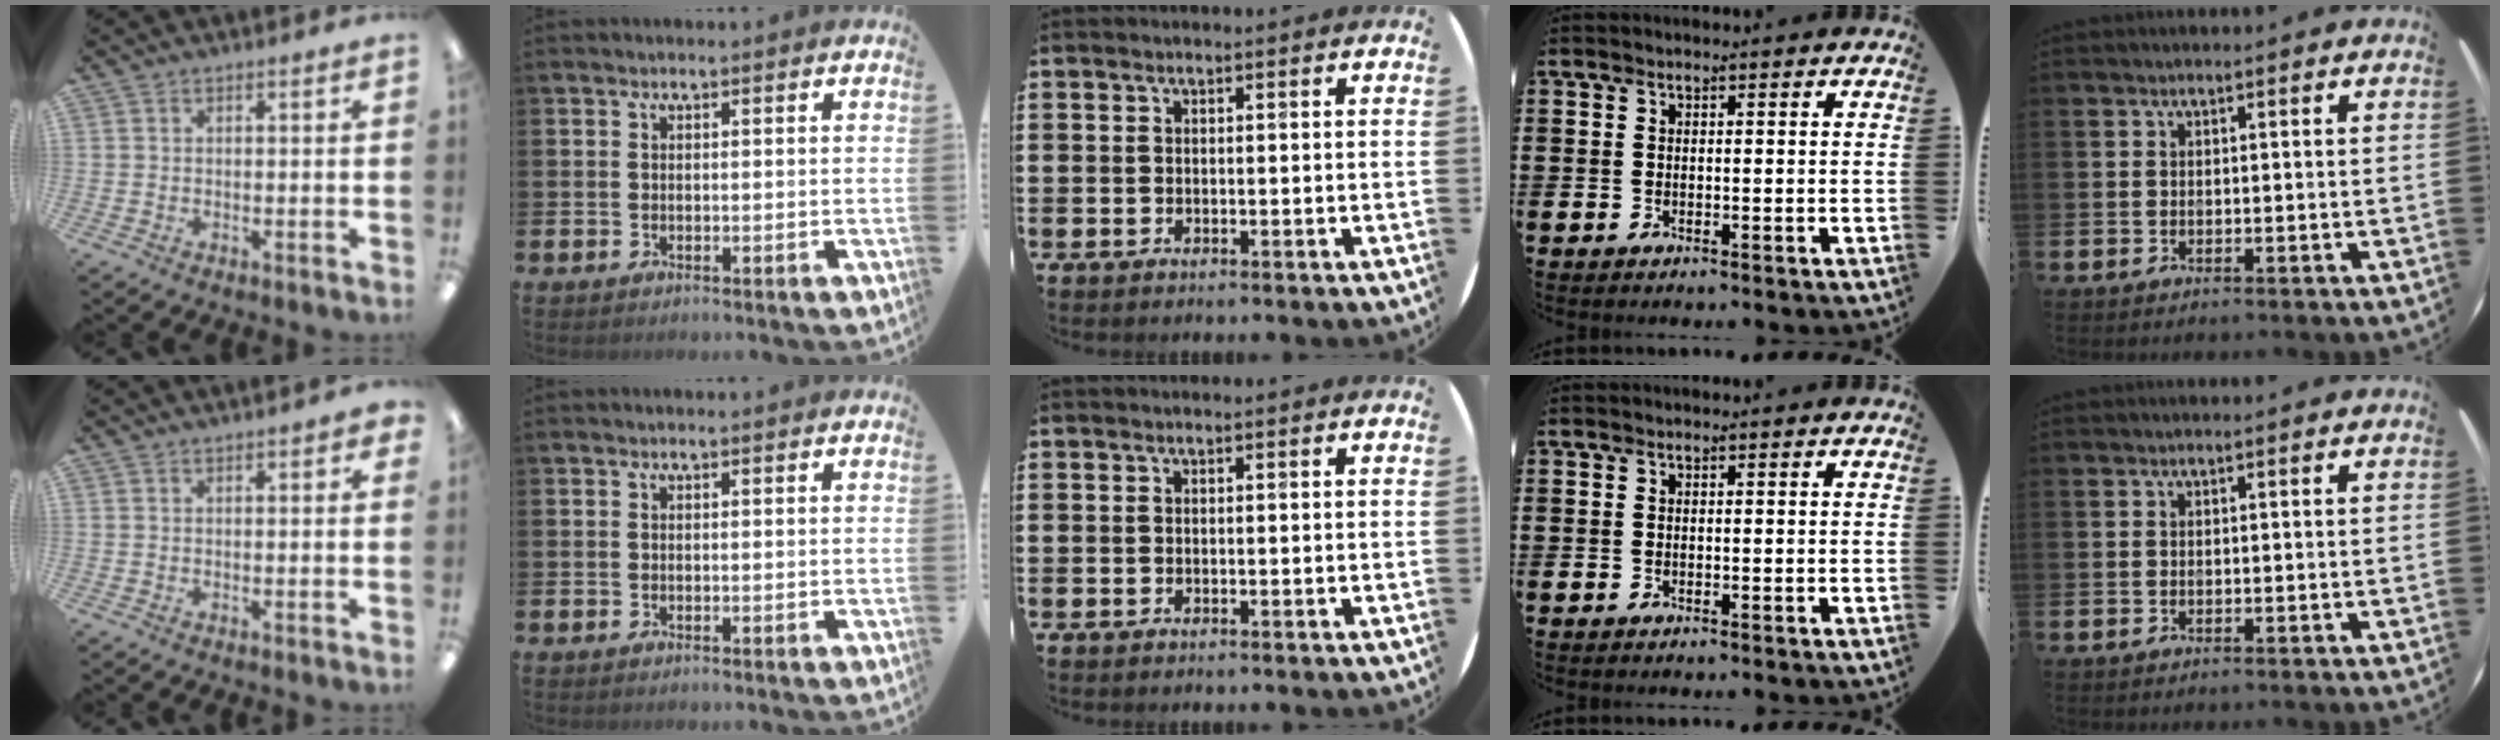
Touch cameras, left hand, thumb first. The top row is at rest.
{"thumb": {"total": 0.9, "force": [0.5, 0.2, 0.8], "torque": [-0.007, -0.002, 0.006]}}